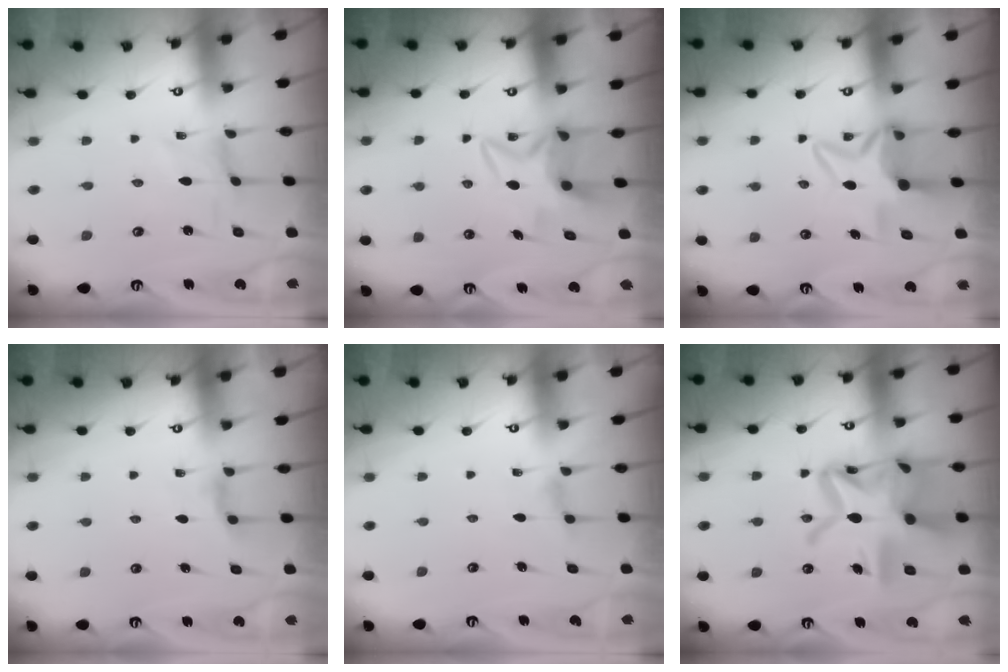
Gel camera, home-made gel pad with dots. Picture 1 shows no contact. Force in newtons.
{"total": 6.1, "press": 6.0, "slide": 0.7}
{"total": 7.4, "press": 7.3, "slide": 0.7}
{"total": 5.7, "press": 5.7, "slide": 0.6}
{"total": 3.8, "press": 3.8, "slide": 0.5}
{"total": 23.5, "press": 23.4, "slide": 2.1}